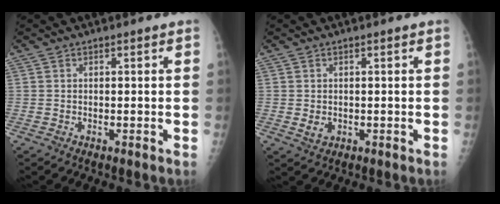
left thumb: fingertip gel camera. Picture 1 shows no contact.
{"total": 2.0, "force": [-0.2, 1.5, 1.2], "torque": [-0.017, -0.003, 0.004]}